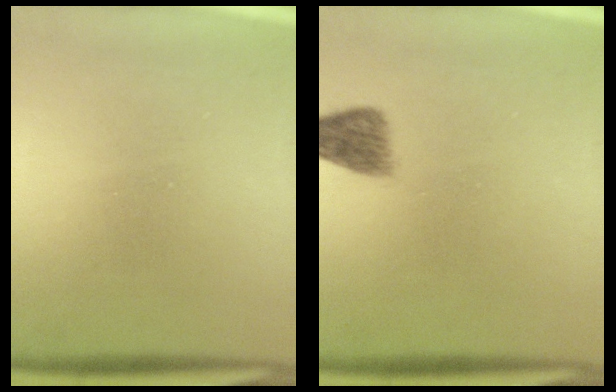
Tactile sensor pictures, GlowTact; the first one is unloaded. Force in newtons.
{"total": 2.7}